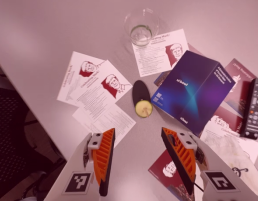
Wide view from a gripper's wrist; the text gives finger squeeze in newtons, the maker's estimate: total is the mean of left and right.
{"total": 0.7, "left": 0.9, "right": 0.4}